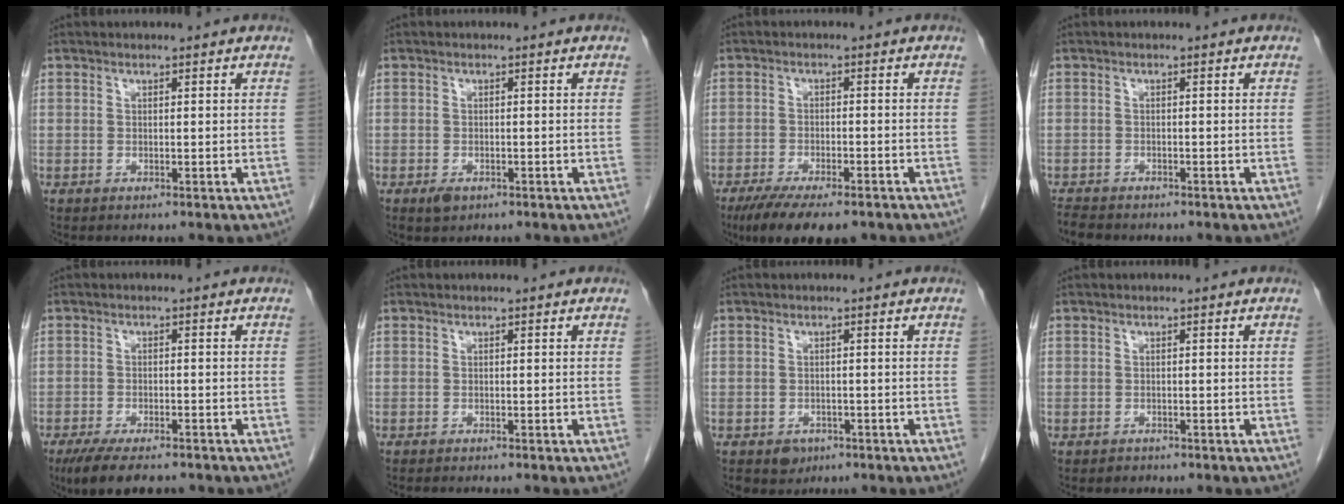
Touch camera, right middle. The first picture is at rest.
{"total": 1.8, "force": [-1.0, 1.1, 1.0], "torque": [-0.021, 0.000, -0.009]}
{"total": 10.6, "force": [-7.9, 2.9, 6.4], "torque": [-0.097, -0.015, -0.120]}
{"total": 3.2, "force": [-2.9, 0.9, 0.9], "torque": [-0.017, -0.009, -0.046]}
{"total": 8.1, "force": [-6.3, 2.4, 4.5], "torque": [-0.075, -0.014, -0.098]}
{"total": 1.6, "force": [-1.4, -0.1, 0.7], "torque": [-0.011, -0.002, -0.019]}
{"total": 2.5, "force": [-1.4, 2.0, 0.8], "torque": [-0.011, 0.004, -0.014]}
{"total": 0.8, "force": [-0.7, 0.5, -0.1], "torque": [-0.008, 0.000, -0.012]}